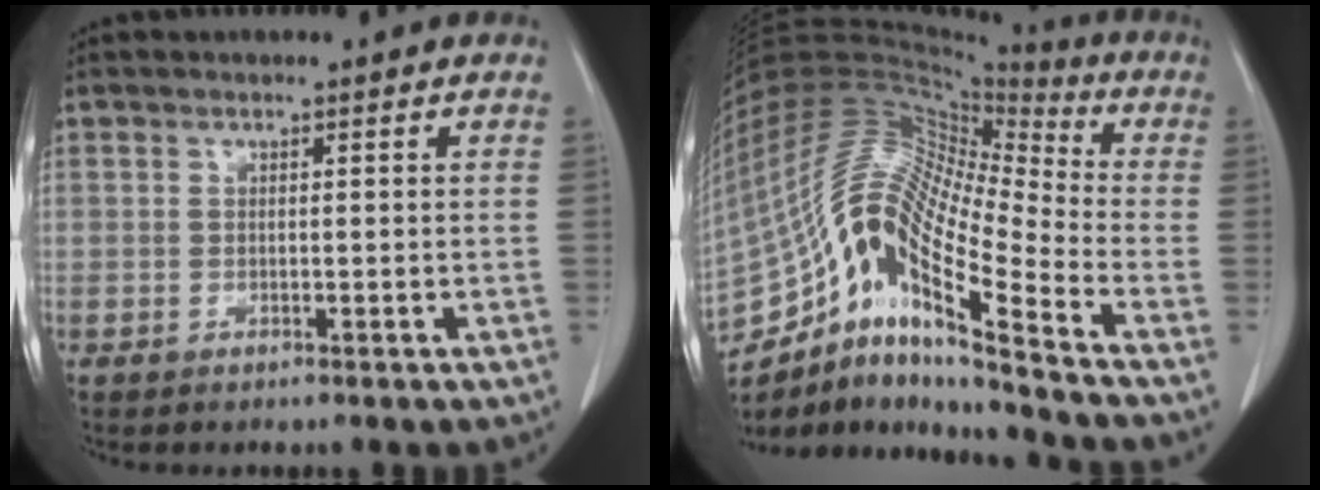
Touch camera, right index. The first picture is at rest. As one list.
[{"total": 18.9, "force": [-12.1, 2.4, 14.3], "torque": [-0.285, 0.022, -0.219]}]